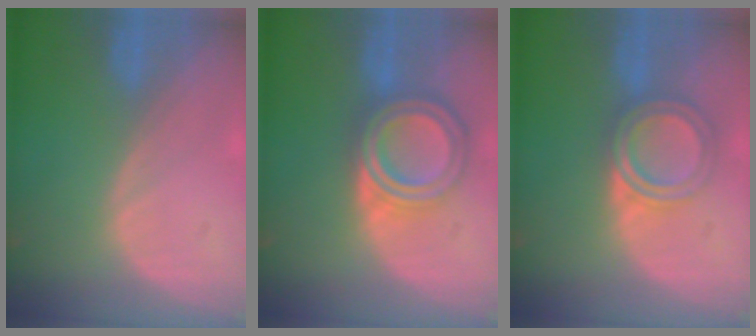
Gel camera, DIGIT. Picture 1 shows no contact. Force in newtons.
{"total": 8.1, "press": 8.1, "slide": 0.5}
{"total": 5.6, "press": 5.6, "slide": 0.1}